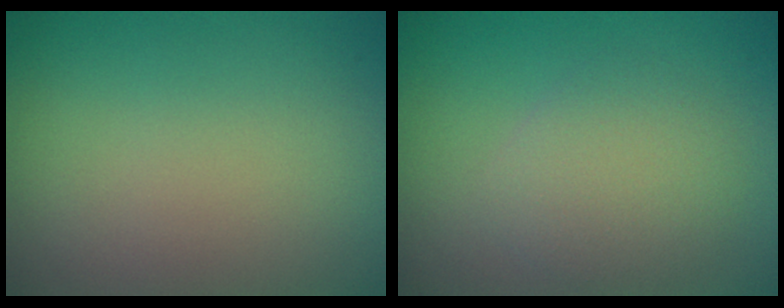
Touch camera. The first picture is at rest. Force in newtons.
{"total": 3.0, "press": 3.0, "slide": 0.0}